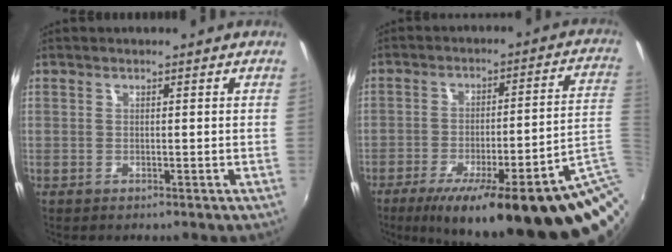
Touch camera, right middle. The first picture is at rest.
{"total": 27.0, "force": [-15.1, 3.5, 22.1], "torque": [-0.291, -0.022, -0.204]}